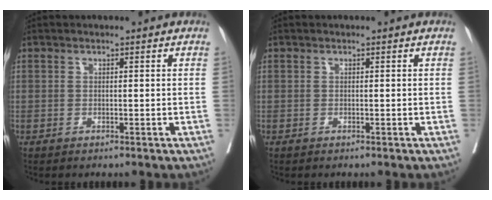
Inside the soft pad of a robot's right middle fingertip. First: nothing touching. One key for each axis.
{"total": 0.0}